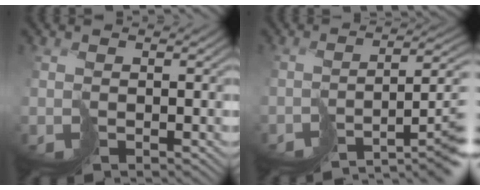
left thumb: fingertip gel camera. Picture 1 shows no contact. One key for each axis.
{"total": 7.9, "fx": -4.9, "fy": 1.9, "fz": 5.9, "tx": -0.087, "ty": -0.012, "tz": -0.065}